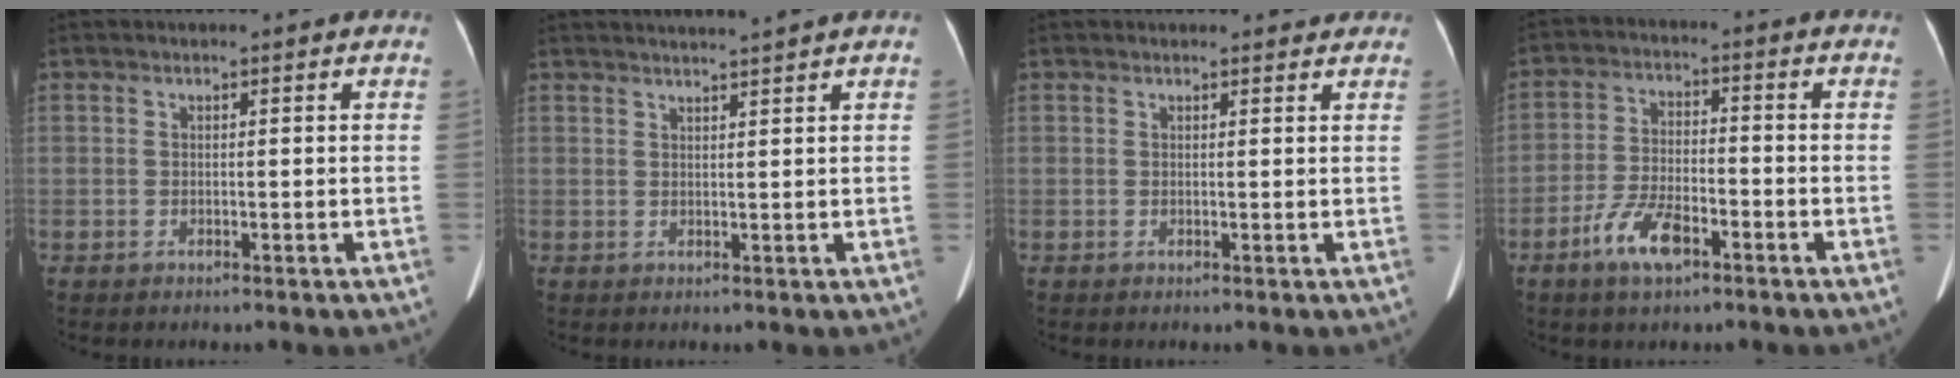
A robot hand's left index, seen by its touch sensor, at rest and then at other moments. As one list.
[{"total": 4.6, "force": [4.1, -1.4, 1.4], "torque": [-0.015, 0.009, 0.057]}, {"total": 2.8, "force": [2.6, 0.8, 0.6], "torque": [-0.006, 0.005, 0.023]}, {"total": 7.3, "force": [-4.3, 2.6, 5.3], "torque": [-0.114, 0.000, -0.079]}]